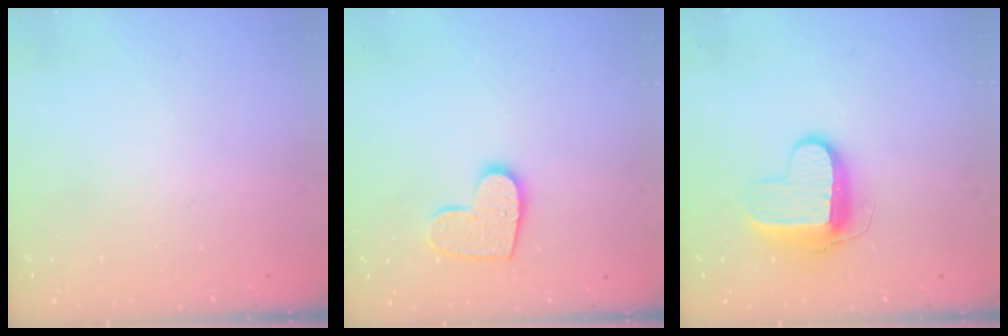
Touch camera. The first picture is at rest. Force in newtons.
{"total": 11.3, "press": 11.3, "slide": 0.7}
{"total": 10.3, "press": 10.3, "slide": 1.0}